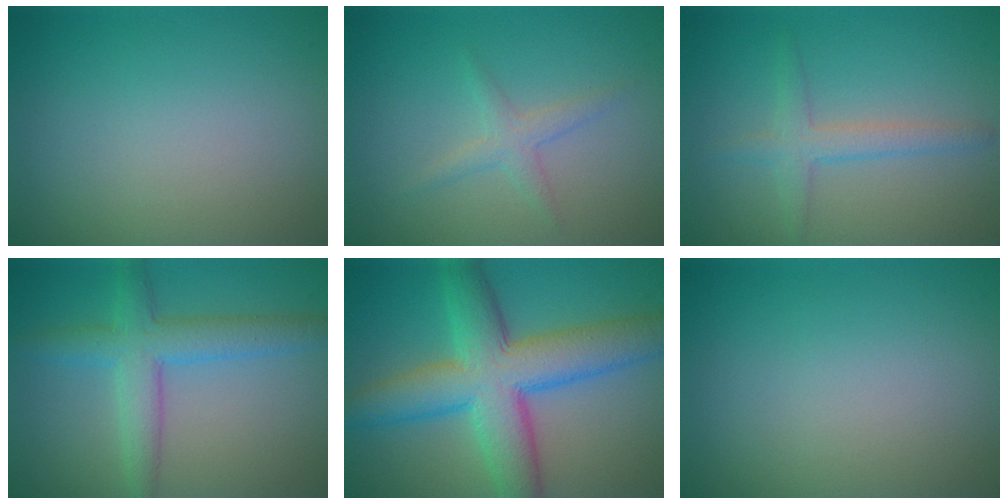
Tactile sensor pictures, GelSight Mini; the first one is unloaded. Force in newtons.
{"total": 1.7, "press": 1.6, "slide": 0.1}
{"total": 2.3, "press": 2.3, "slide": 0.1}
{"total": 4.5, "press": 4.5, "slide": 0.1}
{"total": 9.5, "press": 9.5, "slide": 0.3}
{"total": 0.0}